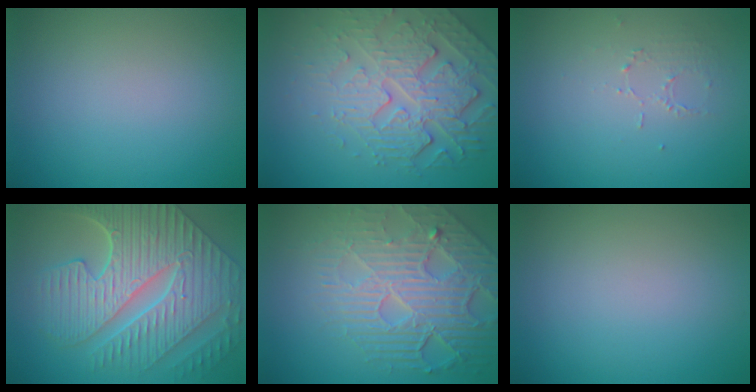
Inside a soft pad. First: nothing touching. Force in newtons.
{"total": 5.0, "press": 4.5, "slide": 2.1}
{"total": 1.0, "press": 0.5, "slide": 0.9}
{"total": 9.7, "press": 7.6, "slide": 6.1}
{"total": 7.0, "press": 5.5, "slide": 4.4}
{"total": 0.0}